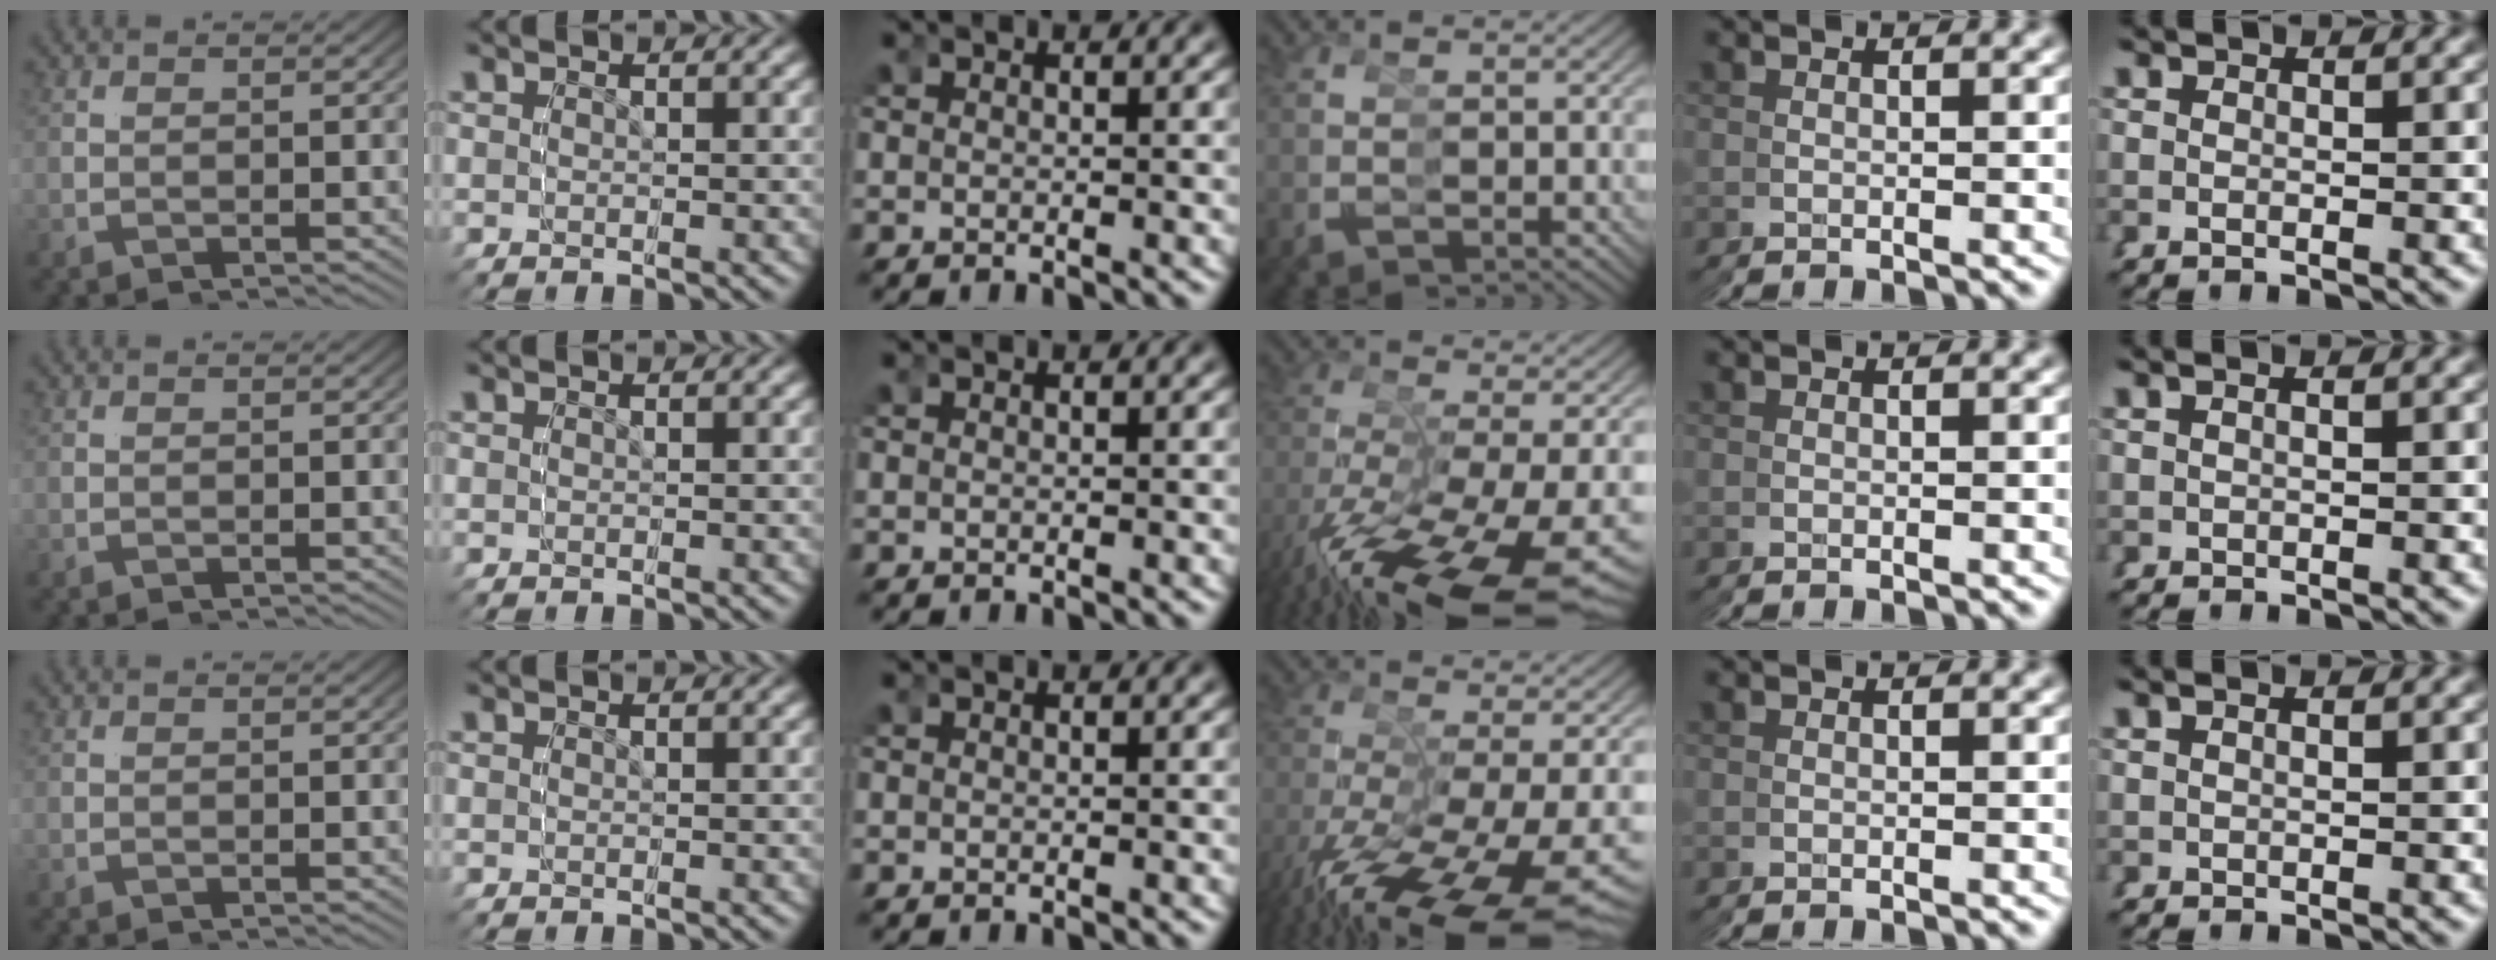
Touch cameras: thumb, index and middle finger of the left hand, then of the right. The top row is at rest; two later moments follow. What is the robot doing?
{"motion": "grasp_and_lifting", "object": "glasses"}